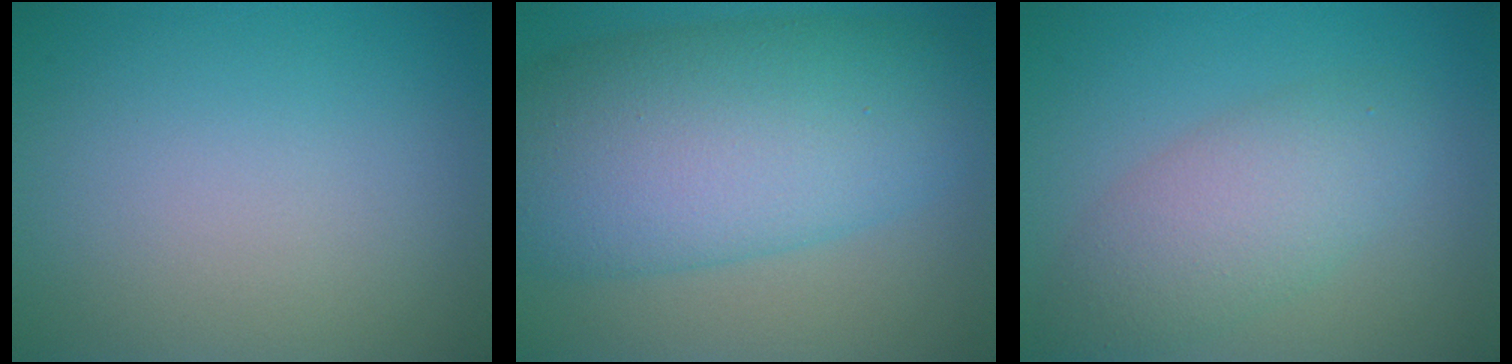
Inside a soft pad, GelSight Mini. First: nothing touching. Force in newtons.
{"total": 11.8, "press": 11.8, "slide": 0.2}
{"total": 4.4, "press": 4.4, "slide": 0.2}